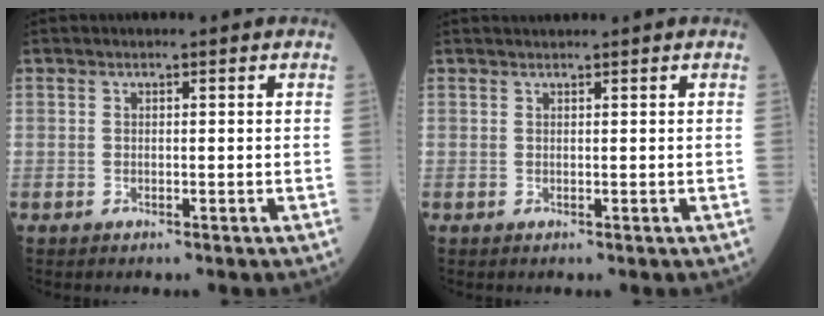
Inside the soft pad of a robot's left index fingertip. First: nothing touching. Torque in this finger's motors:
{"motor_torque": [0.35, -0.29, -0.05, 0.00]}